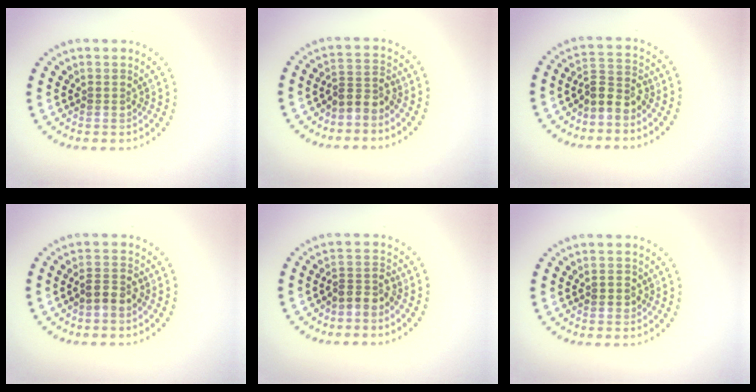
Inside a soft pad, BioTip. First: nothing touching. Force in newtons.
{"total": 2.5, "press": 1.8, "slide": 1.7}
{"total": 2.9, "press": 2.4, "slide": 1.6}
{"total": 2.4, "press": 2.3, "slide": 0.9}
{"total": 2.4, "press": 1.7, "slide": 1.7}
{"total": 0.9, "press": 0.9, "slide": 0.2}